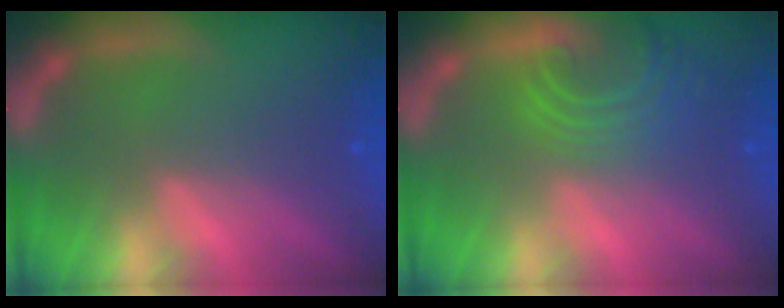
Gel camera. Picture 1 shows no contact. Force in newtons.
{"total": 5.5}